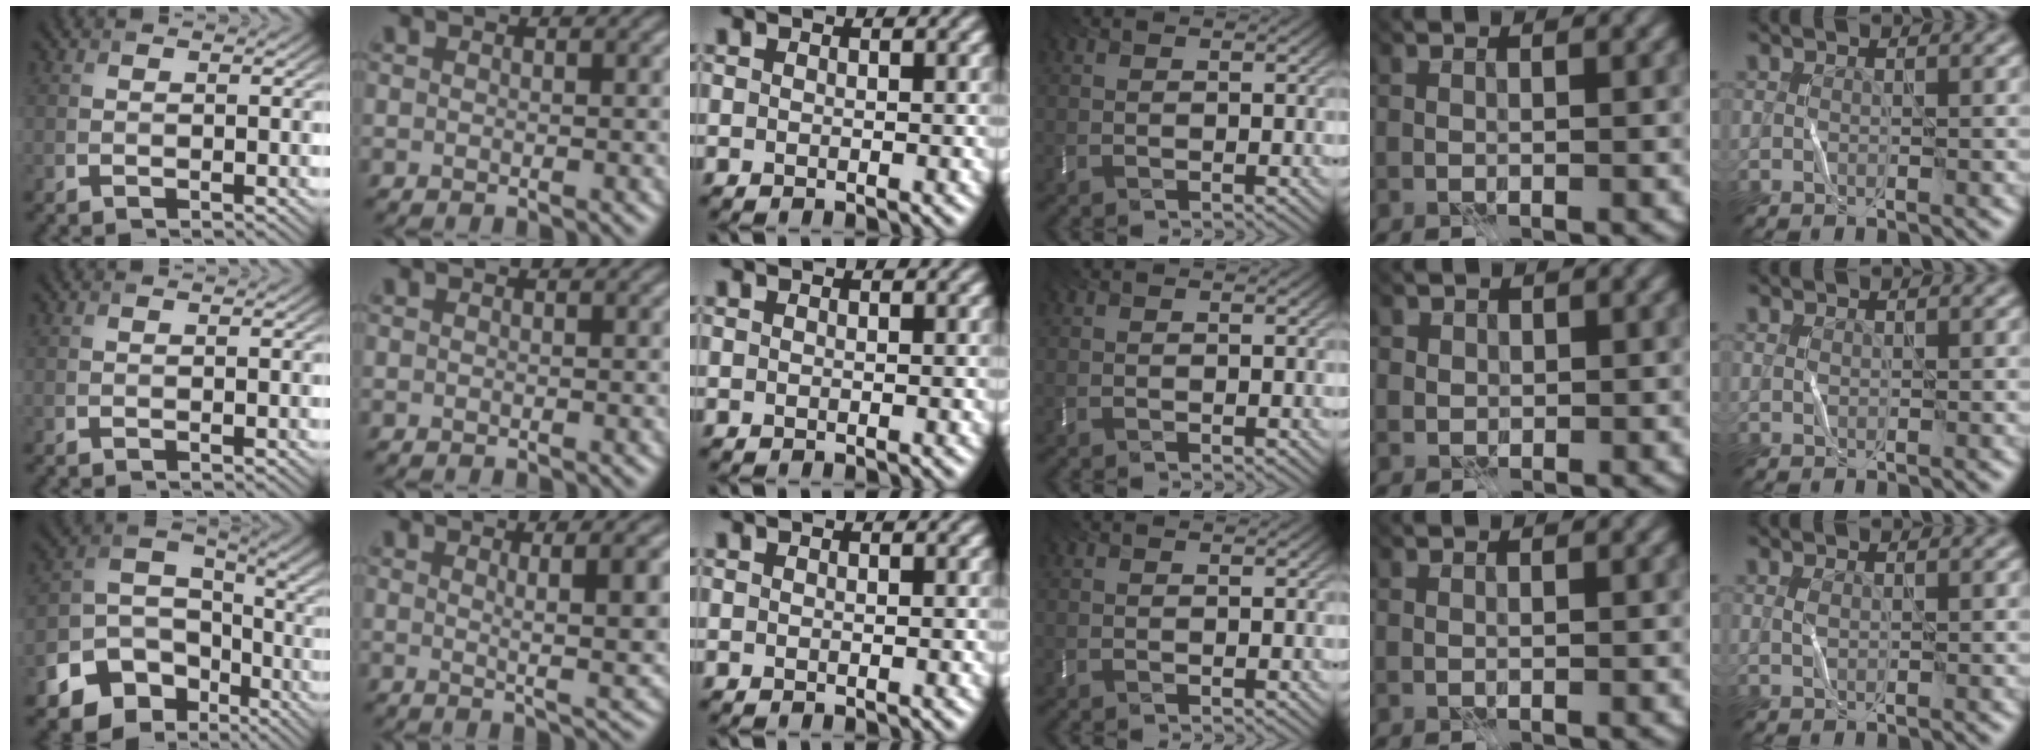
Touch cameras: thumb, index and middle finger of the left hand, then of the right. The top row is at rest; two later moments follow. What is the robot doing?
{"motion": "fold", "object": "bubble wrap"}